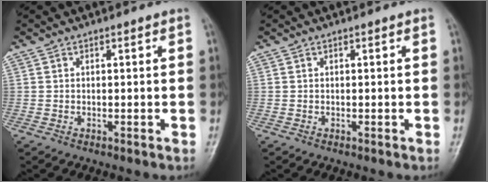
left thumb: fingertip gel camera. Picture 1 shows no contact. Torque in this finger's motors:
{"motor_torque": [-0.01, 0.01, 0.00, 0.00, 0.00]}